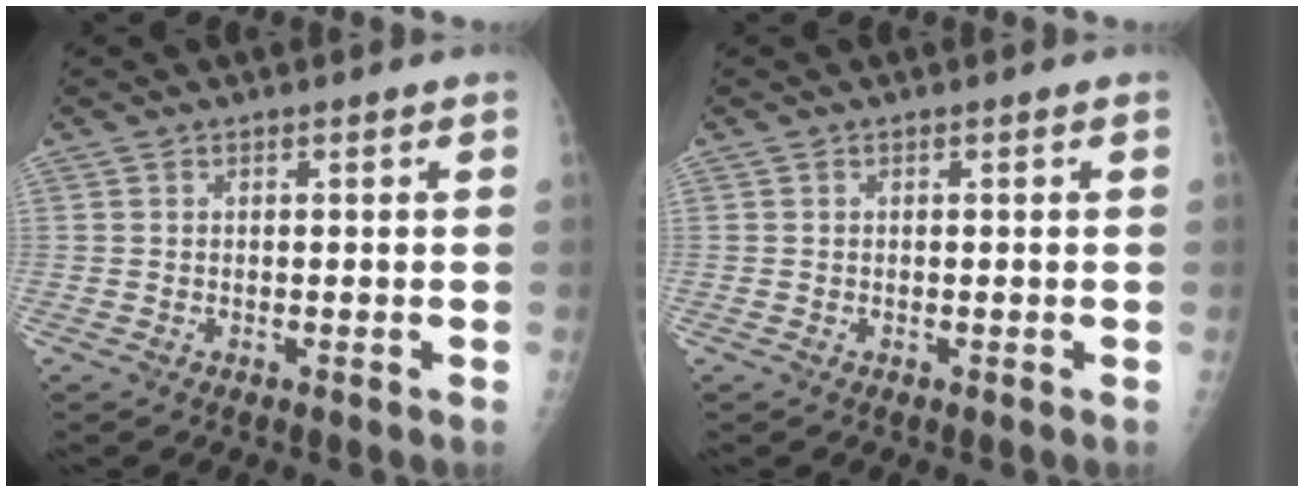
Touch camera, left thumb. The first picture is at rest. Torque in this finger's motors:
{"motor_torque": [0.32, -0.34, -0.24, -0.14, 0.01]}